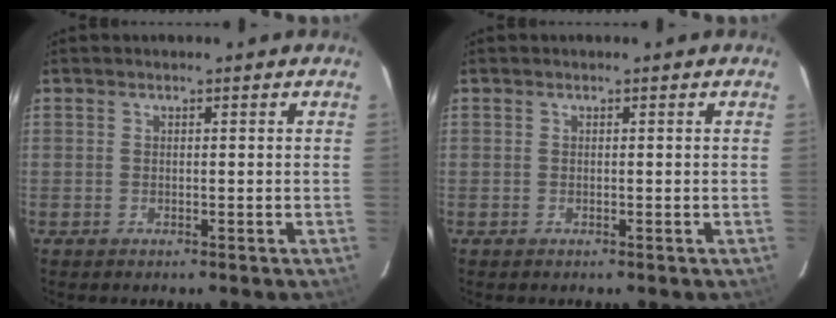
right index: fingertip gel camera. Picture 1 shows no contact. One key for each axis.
{"total": 0.0}